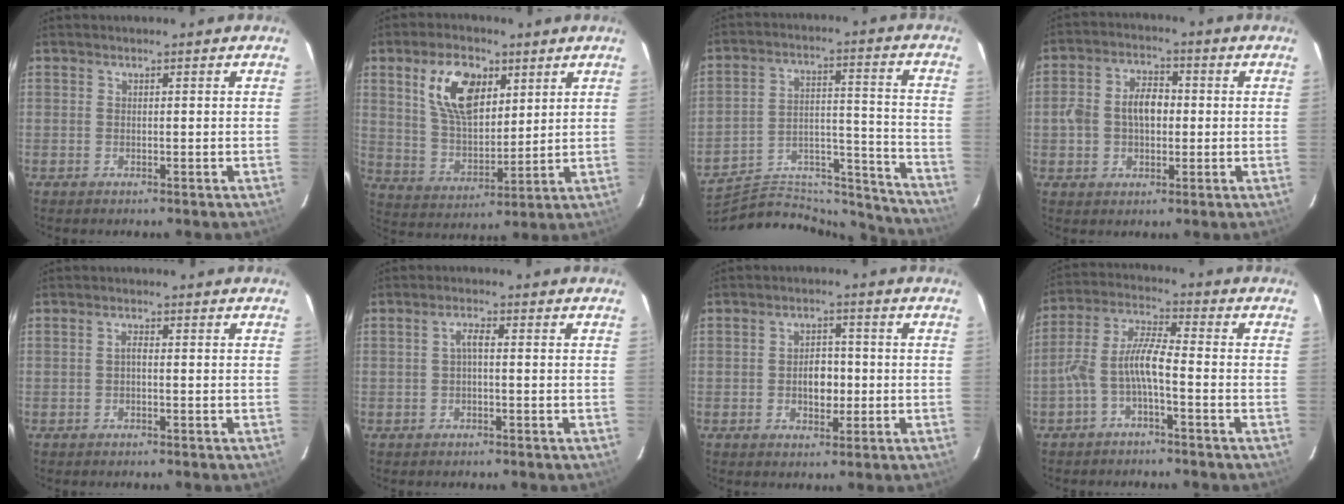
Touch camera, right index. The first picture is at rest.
{"total": 13.1, "force": [5.9, 7.2, 9.3], "torque": [-0.166, 0.014, 0.117]}
{"total": 24.3, "force": [-22.0, 8.2, 6.2], "torque": [-0.114, 0.054, -0.300]}
{"total": 7.6, "force": [-0.1, 5.2, 5.6], "torque": [-0.109, 0.021, 0.001]}
{"total": 1.0, "force": [-0.3, 0.4, 0.8], "torque": [-0.016, 0.006, -0.007]}
{"total": 1.9, "force": [-0.3, 0.5, 1.8], "torque": [-0.037, 0.009, -0.005]}
{"total": 4.8, "force": [-0.7, 3.2, 3.5], "torque": [-0.058, 0.005, -0.007]}
{"total": 6.9, "force": [-2.8, 1.4, 6.2], "torque": [-0.143, 0.017, -0.054]}